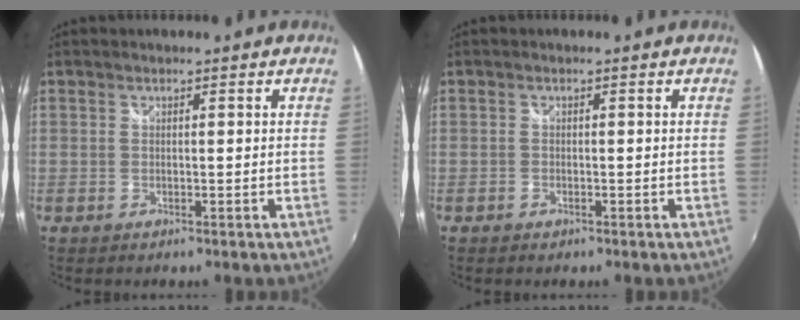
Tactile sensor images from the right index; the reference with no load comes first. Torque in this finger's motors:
{"motor_torque": [0.44, -0.36, 0.06, 0.00]}